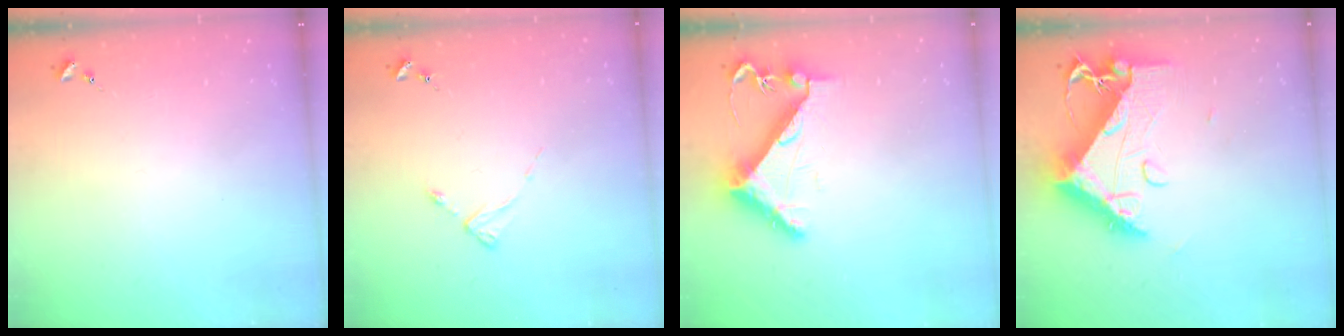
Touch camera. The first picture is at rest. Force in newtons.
{"total": 2.4, "press": 2.4, "slide": 0.3}
{"total": 8.9, "press": 8.9, "slide": 0.3}
{"total": 15.2, "press": 15.1, "slide": 1.3}